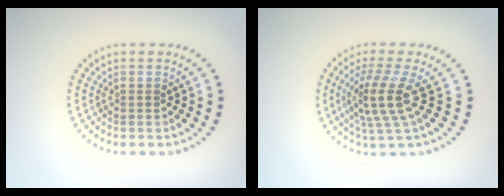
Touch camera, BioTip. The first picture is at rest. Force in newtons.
{"total": 4.0, "press": 3.0, "slide": 2.6}